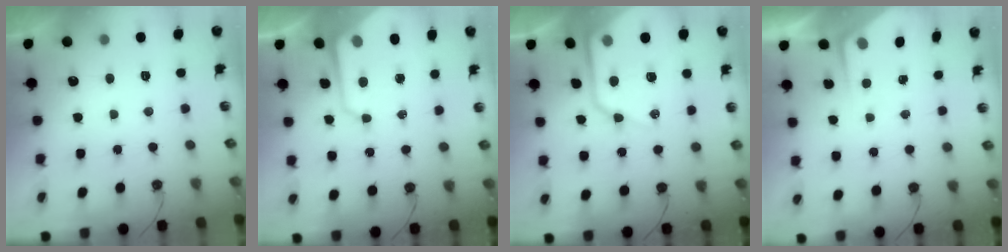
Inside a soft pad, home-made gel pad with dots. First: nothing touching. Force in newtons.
{"total": 10.5, "press": 10.4, "slide": 0.9}
{"total": 20.4, "press": 20.3, "slide": 1.8}
{"total": 2.8, "press": 2.8, "slide": 0.4}